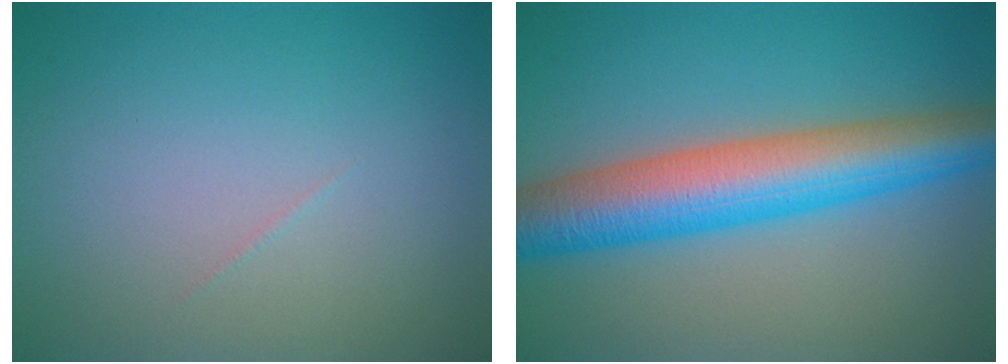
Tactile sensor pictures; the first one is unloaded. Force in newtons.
{"total": 8.9, "press": 8.9, "slide": 0.2}